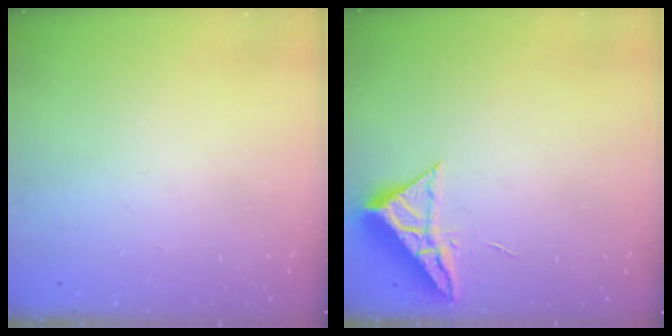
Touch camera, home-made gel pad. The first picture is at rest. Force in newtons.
{"total": 6.9, "press": 6.9, "slide": 0.3}